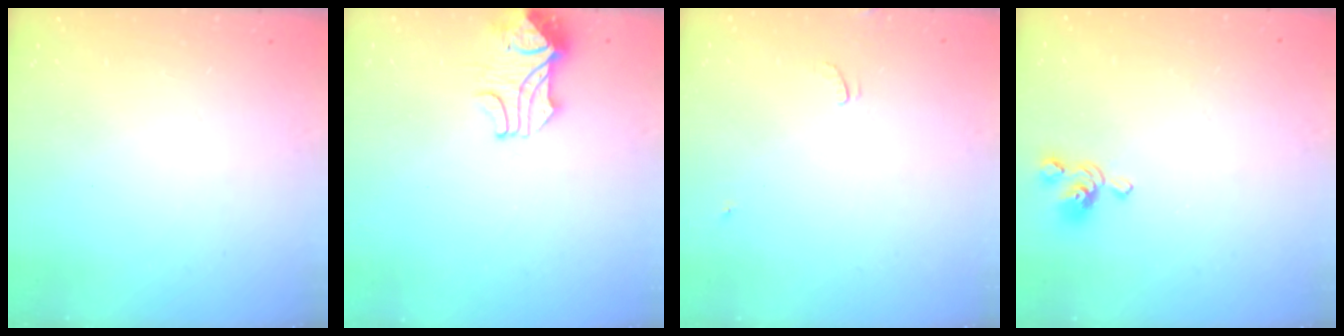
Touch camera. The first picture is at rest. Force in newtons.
{"total": 2.2, "press": 2.0, "slide": 1.0}
{"total": 0.7, "press": 0.6, "slide": 0.4}
{"total": 2.8, "press": 2.6, "slide": 0.8}